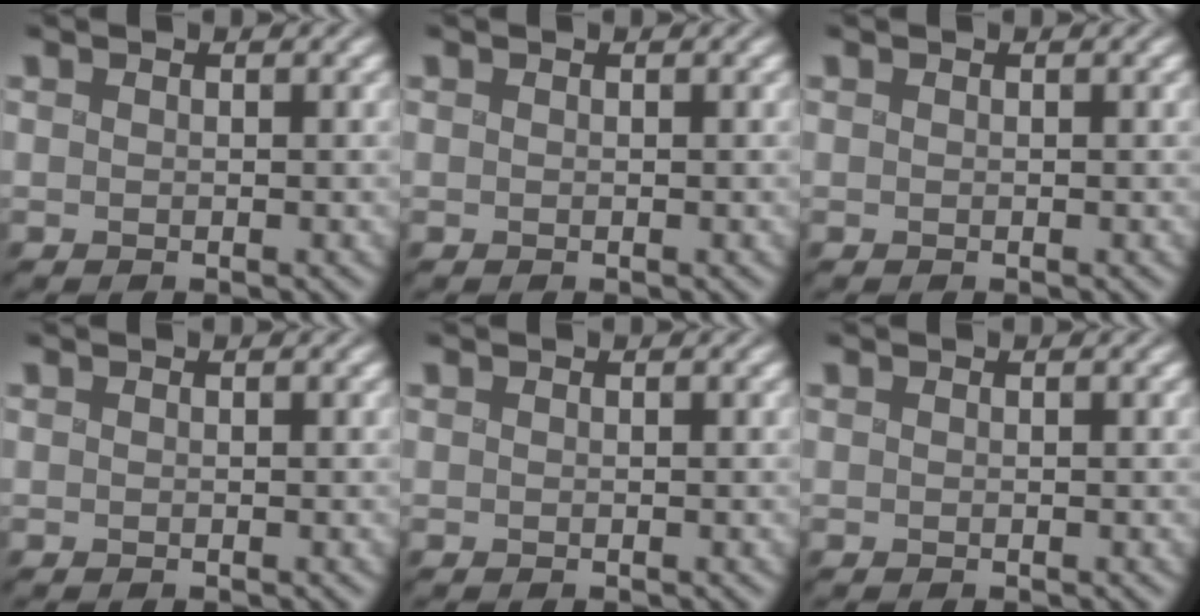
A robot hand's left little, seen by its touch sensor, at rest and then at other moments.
{"total": 0.0}
{"total": 0.0}
{"total": 0.0}
{"total": 0.0}
{"total": 0.0}